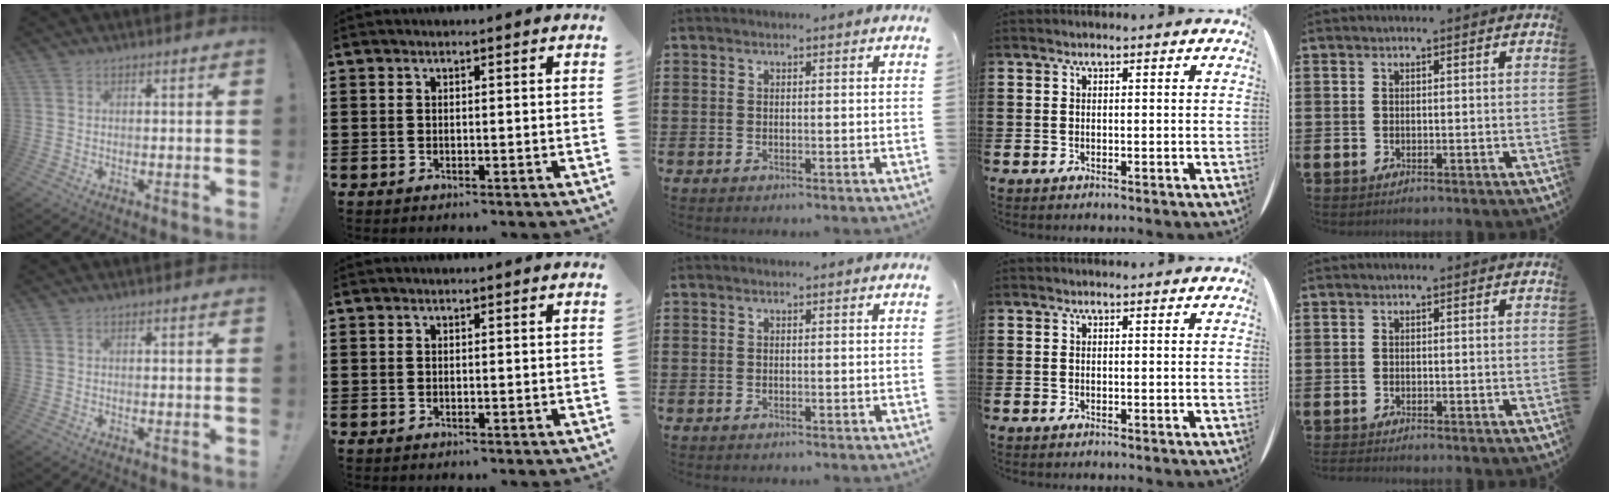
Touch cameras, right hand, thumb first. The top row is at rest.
{"little": {"total": 0.5, "force": [-0.5, 0.0, 0.1], "torque": [-0.002, -0.002, -0.011]}}